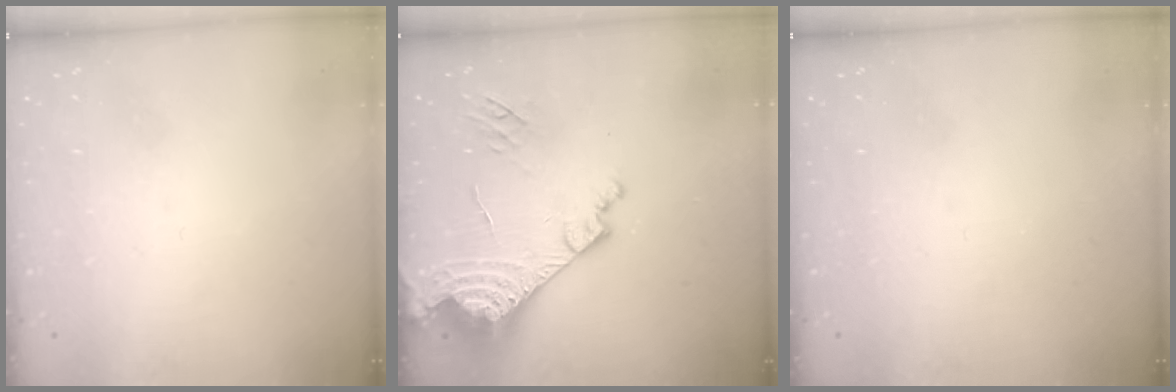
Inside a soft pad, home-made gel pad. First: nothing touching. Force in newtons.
{"total": 17.7, "press": 17.6, "slide": 2.2}
{"total": 0.0}